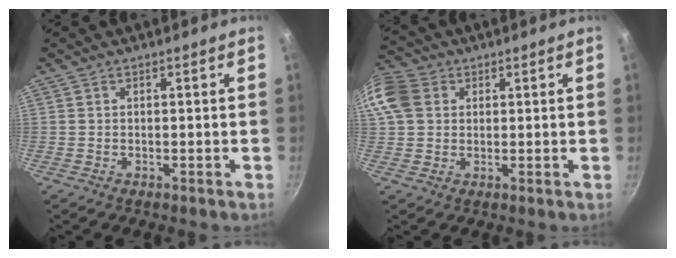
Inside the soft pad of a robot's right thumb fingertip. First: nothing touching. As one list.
[{"total": 11.2, "force": [2.9, 9.2, 5.8], "torque": [-0.121, 0.017, 0.043]}]